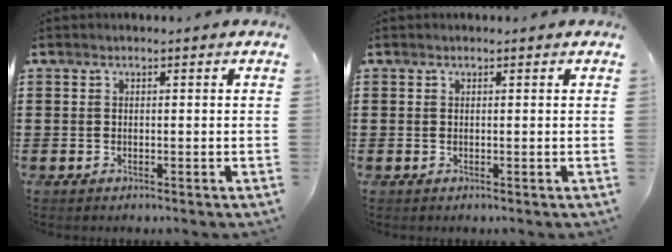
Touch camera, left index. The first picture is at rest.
{"total": 0.0}